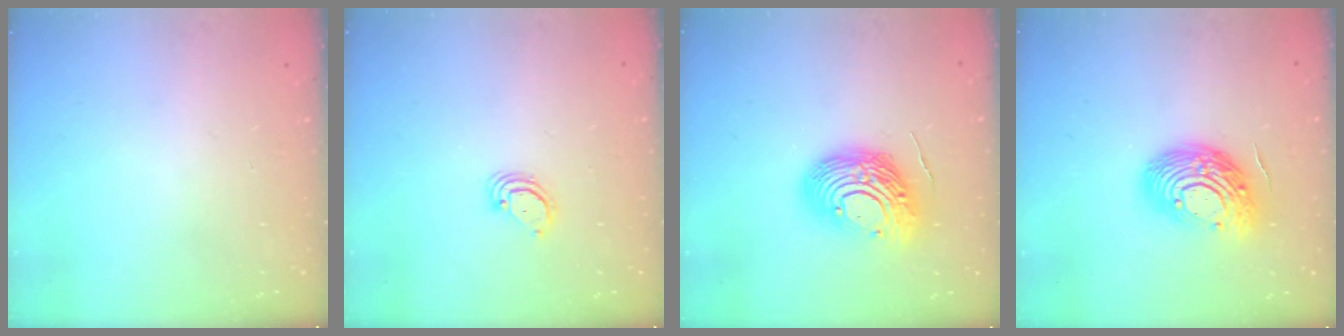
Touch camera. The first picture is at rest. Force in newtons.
{"total": 2.8, "press": 2.8, "slide": 0.3}
{"total": 14.6, "press": 14.6, "slide": 1.4}
{"total": 16.1, "press": 16.1, "slide": 1.3}